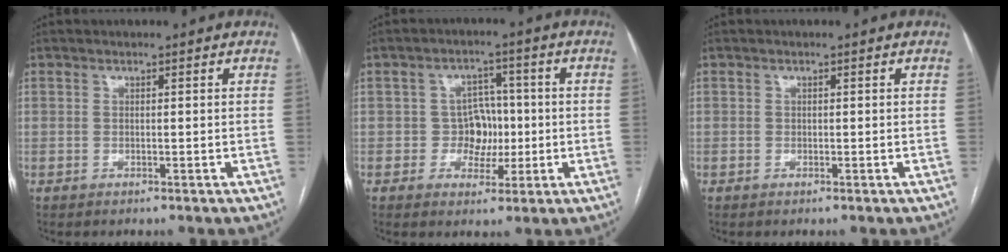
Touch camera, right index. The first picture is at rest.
{"total": 5.1, "force": [-0.6, 4.6, 2.3], "torque": [-0.024, 0.018, -0.007]}
{"total": 0.0}